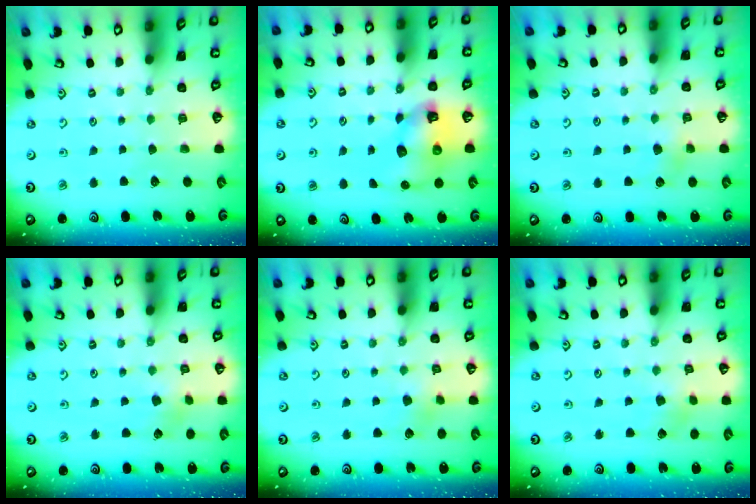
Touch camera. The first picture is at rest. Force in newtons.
{"total": 8.8, "press": 8.6, "slide": 1.5}
{"total": 3.9, "press": 3.8, "slide": 0.5}
{"total": 3.7, "press": 3.6, "slide": 0.6}
{"total": 3.2, "press": 3.2, "slide": 0.4}
{"total": 2.8, "press": 2.8, "slide": 0.5}